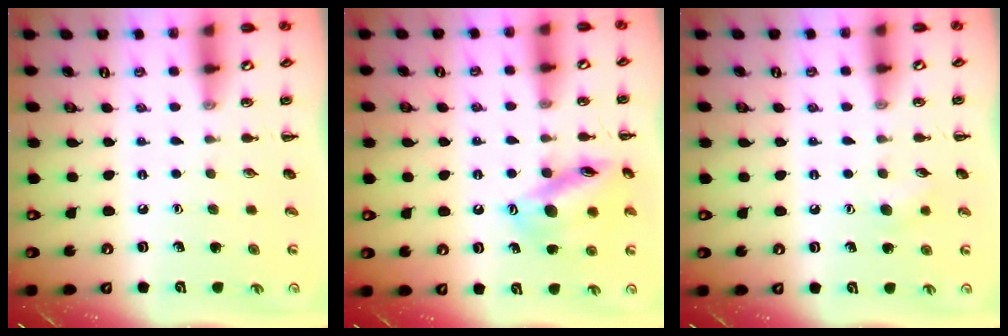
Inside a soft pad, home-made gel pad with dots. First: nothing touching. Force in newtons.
{"total": 15.5, "press": 15.3, "slide": 2.0}
{"total": 5.7, "press": 5.5, "slide": 1.6}